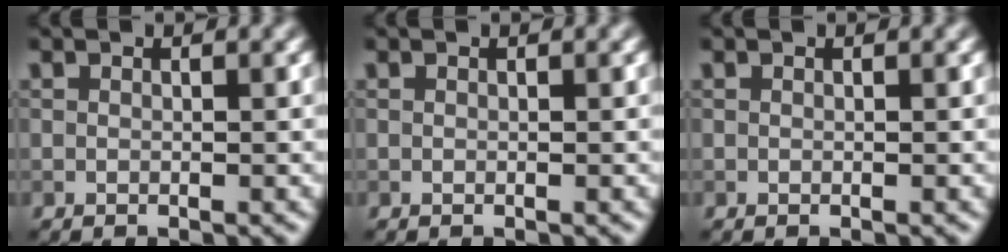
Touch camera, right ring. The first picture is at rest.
{"total": 0.0}
{"total": 0.0}